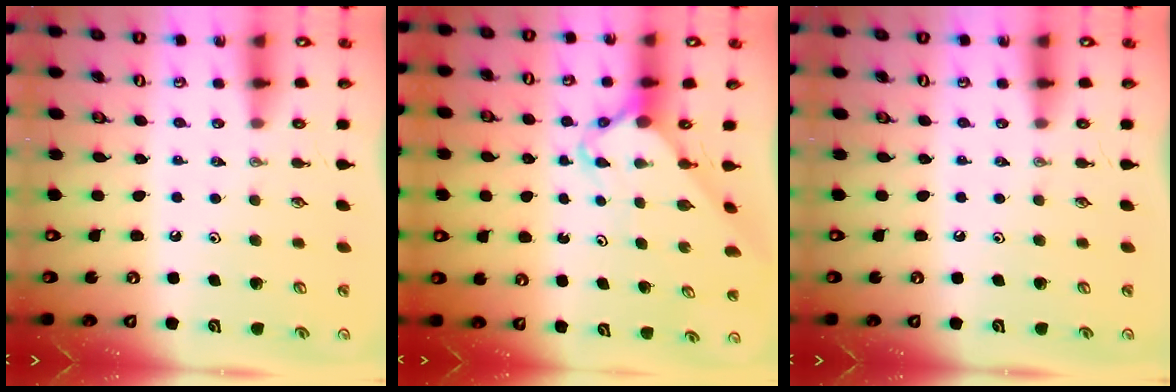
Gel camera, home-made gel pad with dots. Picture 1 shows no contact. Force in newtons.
{"total": 4.1, "press": 4.1, "slide": 0.4}
{"total": 0.0}